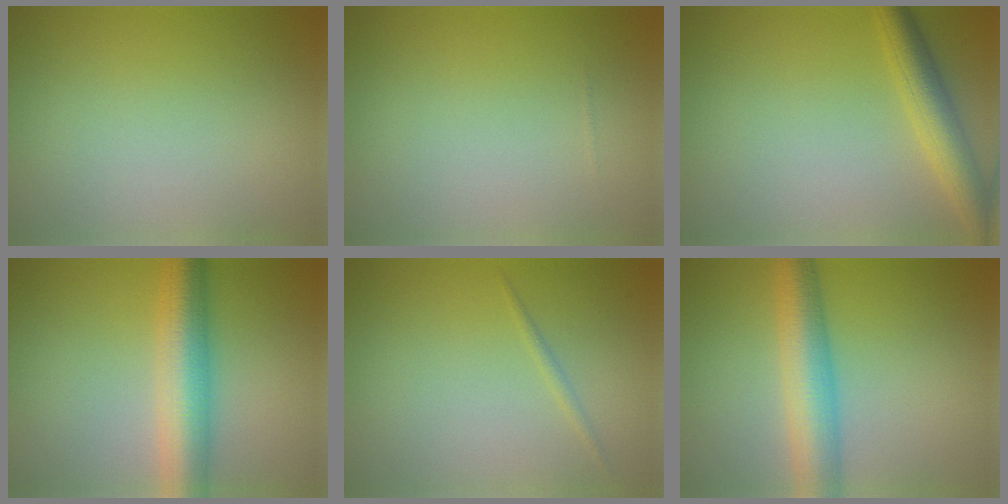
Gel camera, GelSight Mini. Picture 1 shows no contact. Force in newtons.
{"total": 0.0}
{"total": 4.2, "press": 4.2, "slide": 0.2}
{"total": 7.1, "press": 7.1, "slide": 0.2}
{"total": 0.7, "press": 0.7, "slide": 0.0}
{"total": 6.4, "press": 6.4, "slide": 0.3}